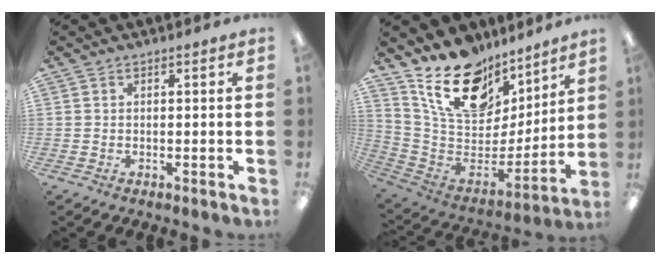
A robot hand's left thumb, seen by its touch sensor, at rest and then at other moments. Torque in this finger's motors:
{"motor_torque": [2.81, 1.40, 1.37, -1.40, 0.39]}